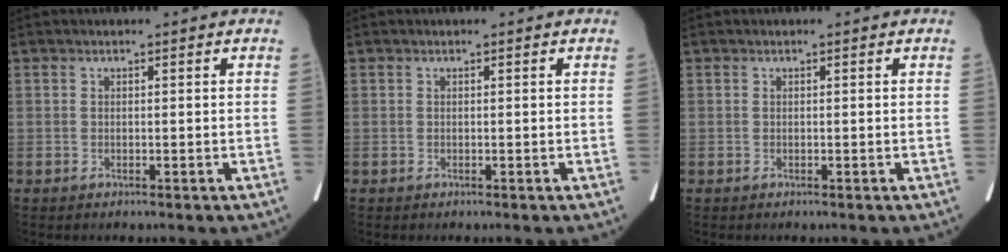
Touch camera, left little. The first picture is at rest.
{"total": 0.0}
{"total": 0.0}